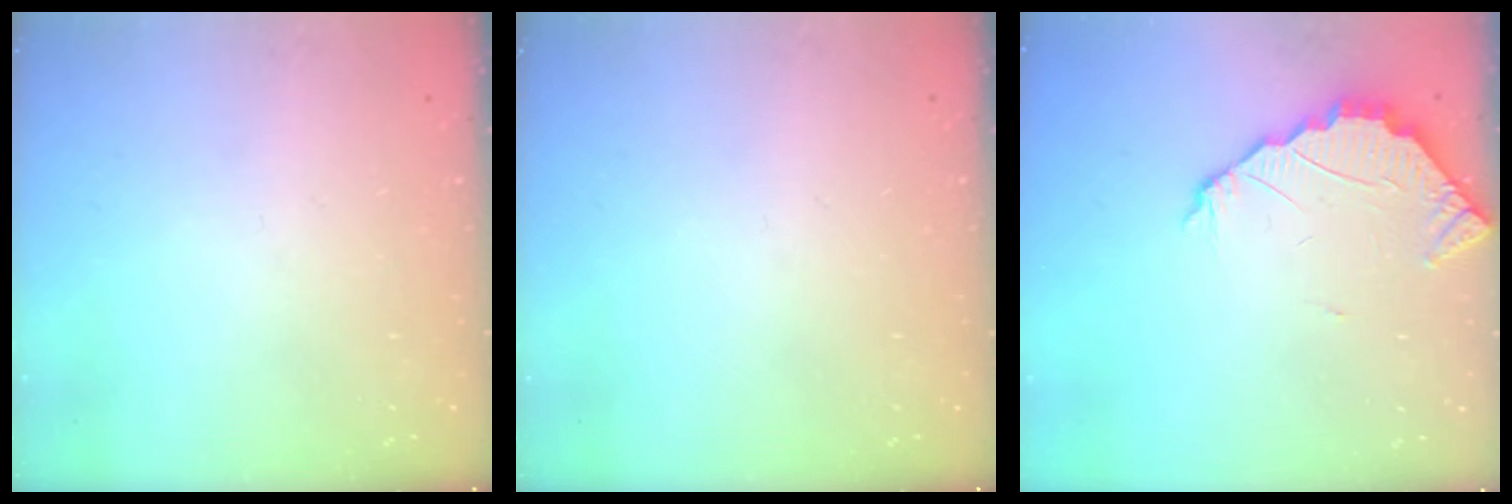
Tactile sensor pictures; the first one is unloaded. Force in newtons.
{"total": 0.0}
{"total": 2.6, "press": 2.6, "slide": 0.2}